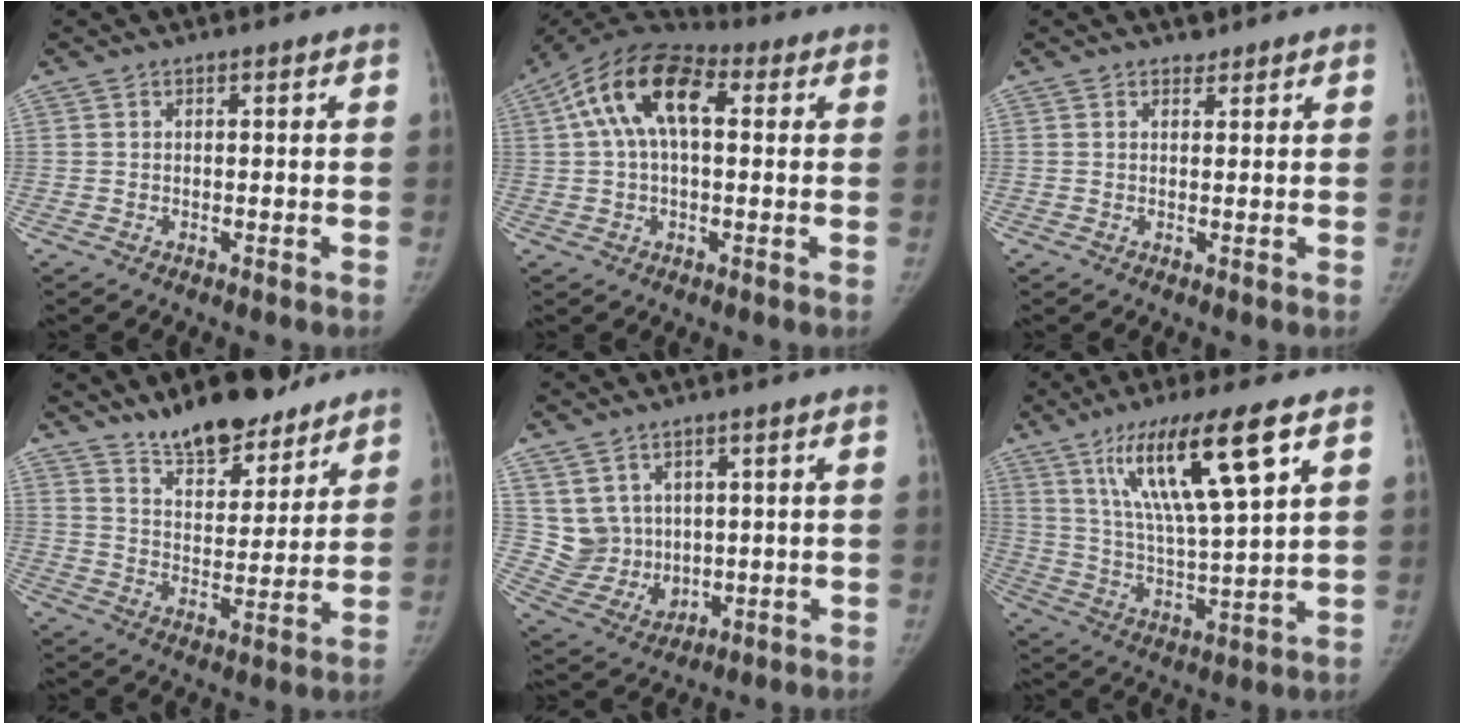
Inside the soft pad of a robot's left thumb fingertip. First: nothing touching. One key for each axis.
{"total": 14.7, "fx": 3.7, "fy": 8.0, "fz": 11.8, "tx": -0.214, "ty": 0.037, "tz": 0.055}
{"total": 1.3, "fx": 1.1, "fy": 0.6, "fz": 0.0, "tx": 0.009, "ty": -0.008, "tz": 0.012}
{"total": 13.2, "fx": 10.7, "fy": 5.0, "fz": 5.9, "tx": -0.056, "ty": -0.067, "tz": 0.178}
{"total": 7.3, "fx": 3.1, "fy": 6.1, "fz": 2.3, "tx": -0.020, "ty": -0.029, "tz": 0.083}
{"total": 17.7, "fx": 8.9, "fy": 2.8, "fz": 15.1, "tx": -0.266, "ty": -0.036, "tz": 0.164}